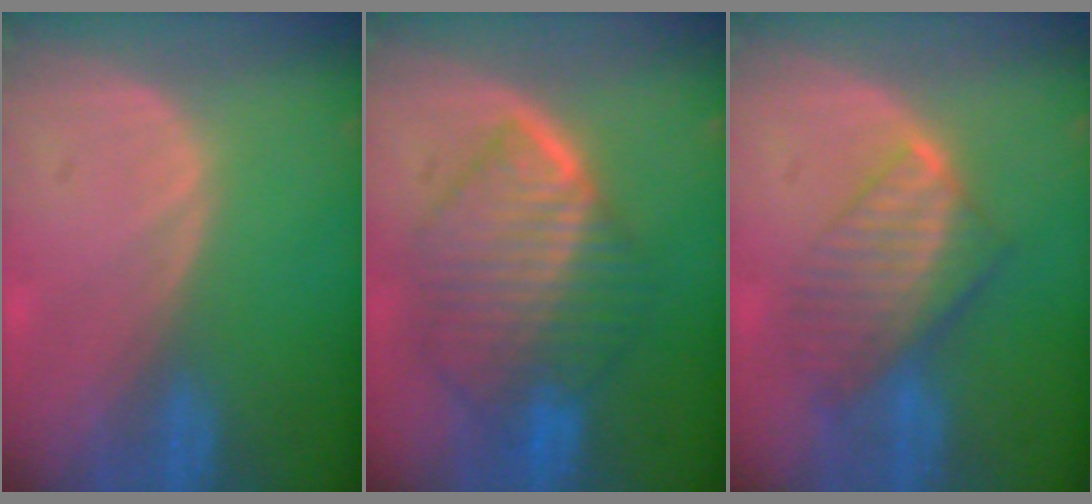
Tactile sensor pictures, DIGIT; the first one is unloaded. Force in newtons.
{"total": 10.5, "press": 10.4, "slide": 1.0}
{"total": 8.1, "press": 7.1, "slide": 3.9}